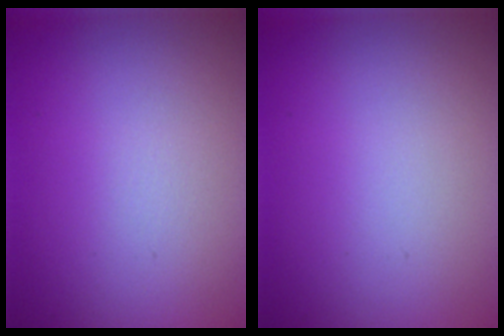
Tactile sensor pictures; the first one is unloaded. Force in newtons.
{"total": 0.0}